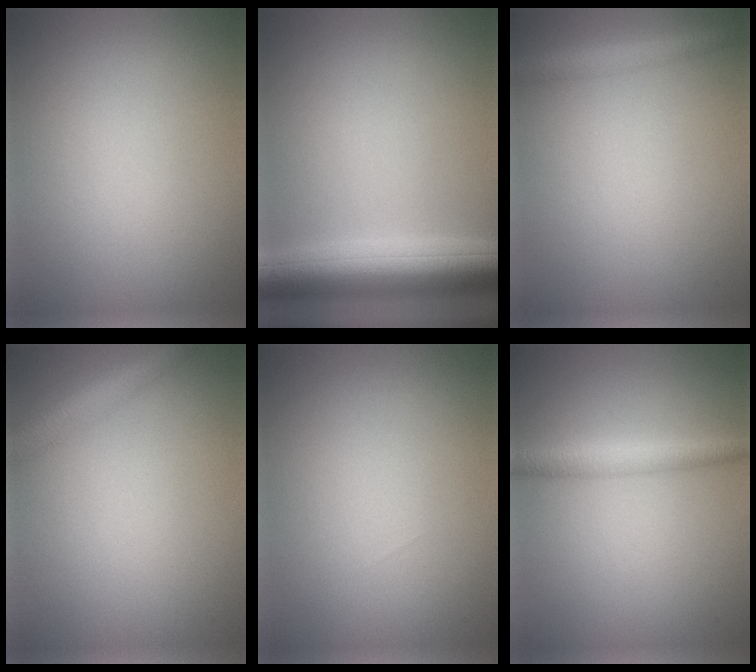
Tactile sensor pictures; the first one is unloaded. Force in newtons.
{"total": 7.9, "press": 7.8, "slide": 0.4}
{"total": 2.9, "press": 2.9, "slide": 0.1}
{"total": 3.5, "press": 3.5, "slide": 0.1}
{"total": 0.0}
{"total": 2.4, "press": 2.4, "slide": 0.0}